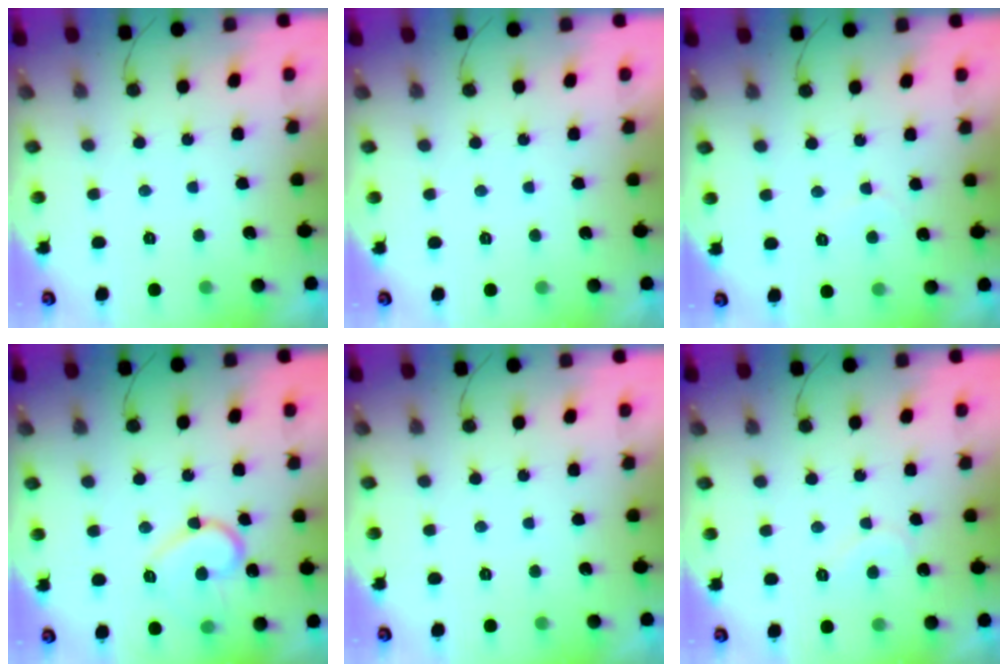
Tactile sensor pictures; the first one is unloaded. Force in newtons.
{"total": 1.7, "press": 1.7, "slide": 0.1}
{"total": 4.3, "press": 4.3, "slide": 0.3}
{"total": 13.0, "press": 13.0, "slide": 1.1}
{"total": 0.0}
{"total": 5.4, "press": 5.4, "slide": 0.5}